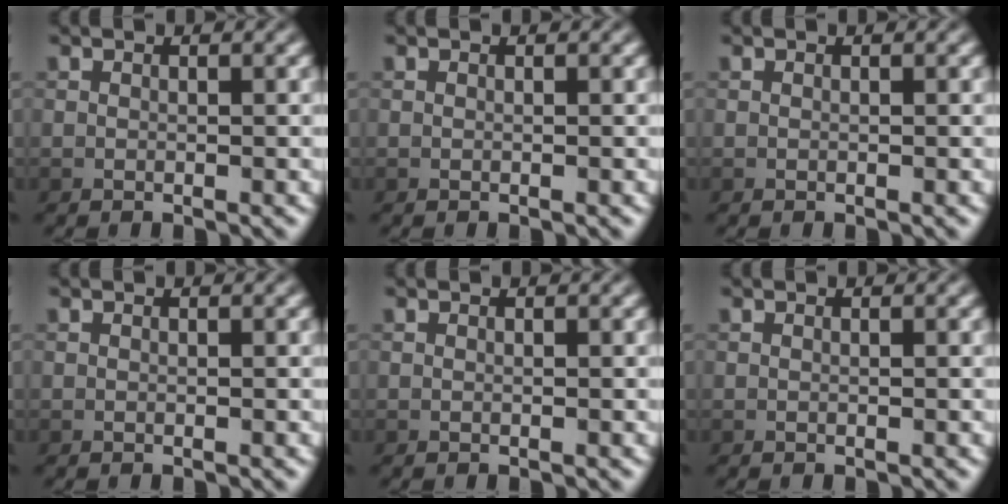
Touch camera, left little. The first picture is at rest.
{"total": 0.0}
{"total": 0.0}
{"total": 0.0}
{"total": 0.0}
{"total": 0.0}